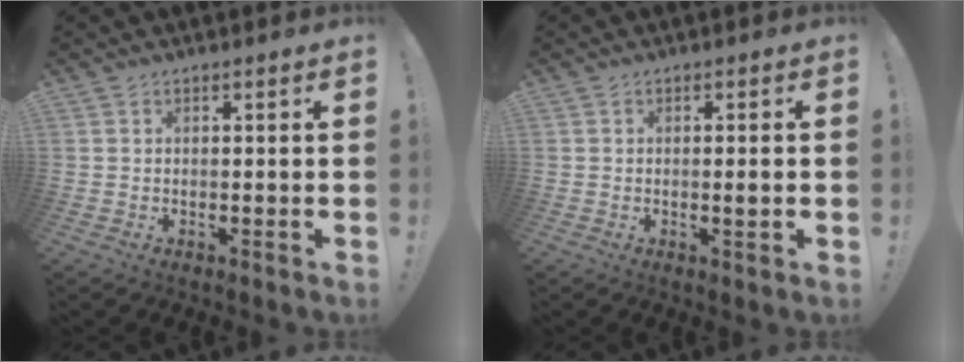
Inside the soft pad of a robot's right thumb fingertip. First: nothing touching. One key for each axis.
{"total": 2.1, "fx": -0.1, "fy": -0.1, "fz": 2.1, "tx": -0.028, "ty": -0.004, "tz": -0.006}